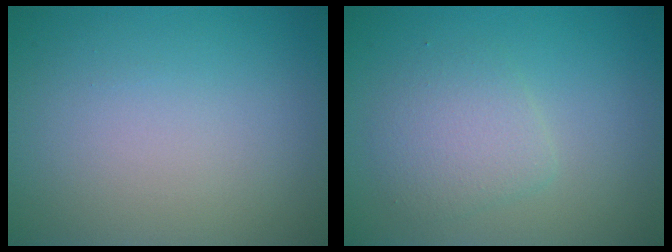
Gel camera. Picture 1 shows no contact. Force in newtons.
{"total": 2.7, "press": 2.7, "slide": 0.1}